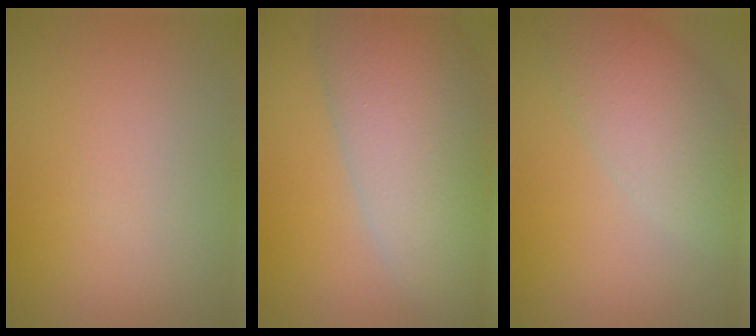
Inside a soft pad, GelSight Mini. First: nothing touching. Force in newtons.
{"total": 12.6, "press": 12.5, "slide": 1.4}
{"total": 6.2, "press": 6.1, "slide": 0.7}